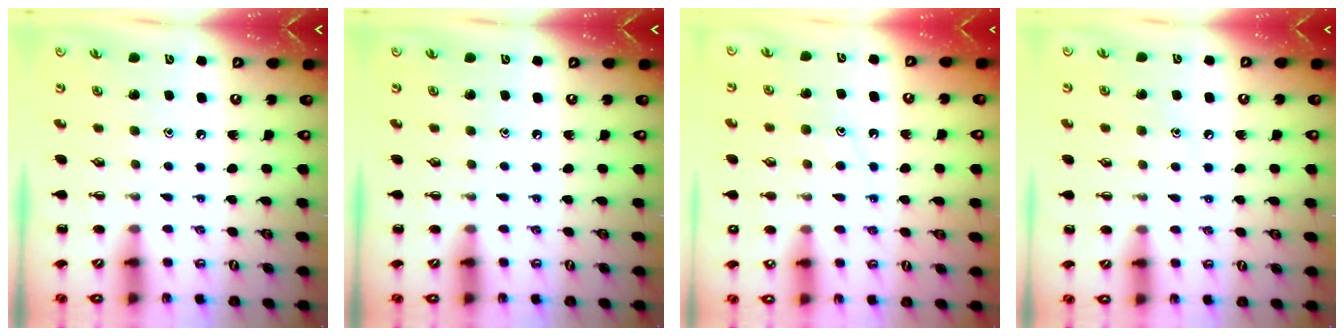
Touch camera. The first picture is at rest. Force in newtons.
{"total": 0.0}
{"total": 9.5, "press": 9.5, "slide": 0.7}
{"total": 5.6, "press": 5.4, "slide": 1.6}